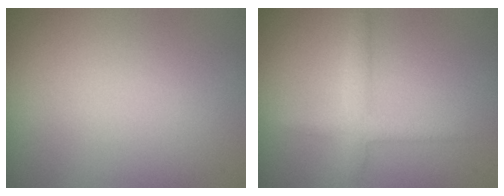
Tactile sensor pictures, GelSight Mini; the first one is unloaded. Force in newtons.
{"total": 2.2, "press": 2.2, "slide": 0.0}